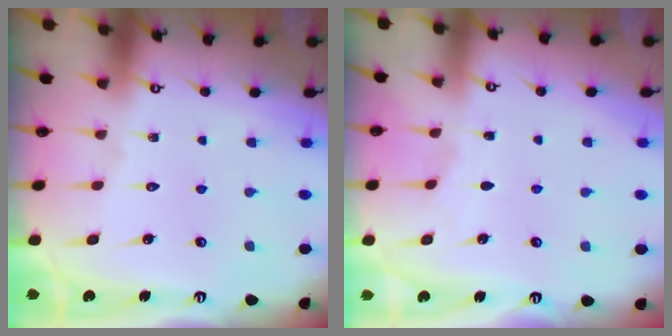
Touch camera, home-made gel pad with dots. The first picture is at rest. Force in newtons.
{"total": 2.4, "press": 2.4, "slide": 0.2}